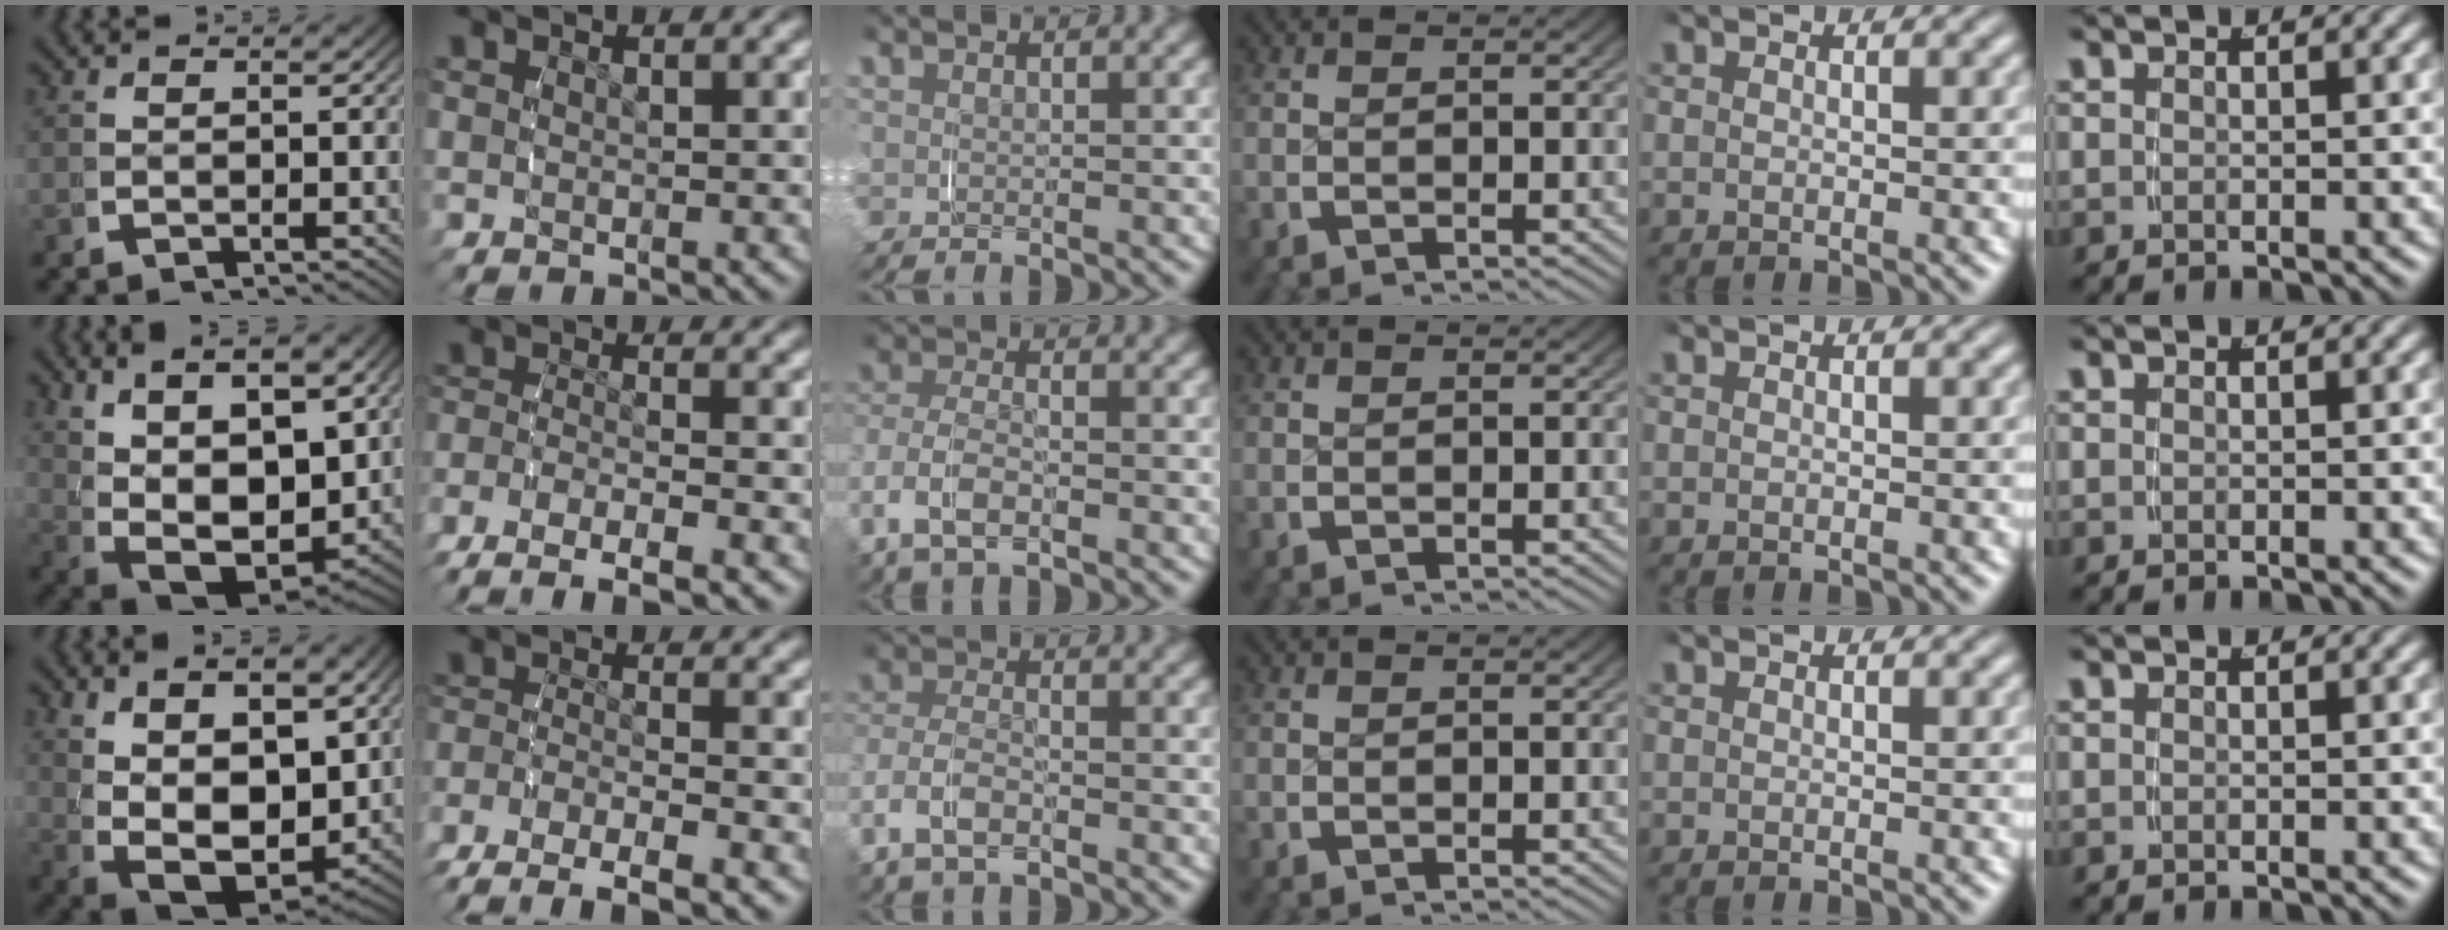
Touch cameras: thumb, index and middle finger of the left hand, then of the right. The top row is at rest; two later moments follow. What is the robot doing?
{"motion": "grasp_and_lifting", "object": "shirt"}